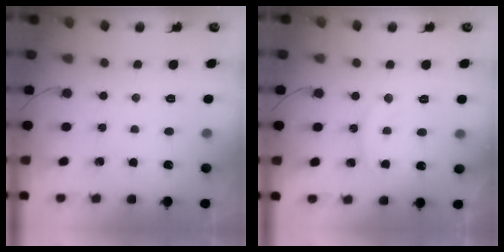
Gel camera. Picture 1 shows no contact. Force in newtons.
{"total": 8.6, "press": 8.6, "slide": 0.6}